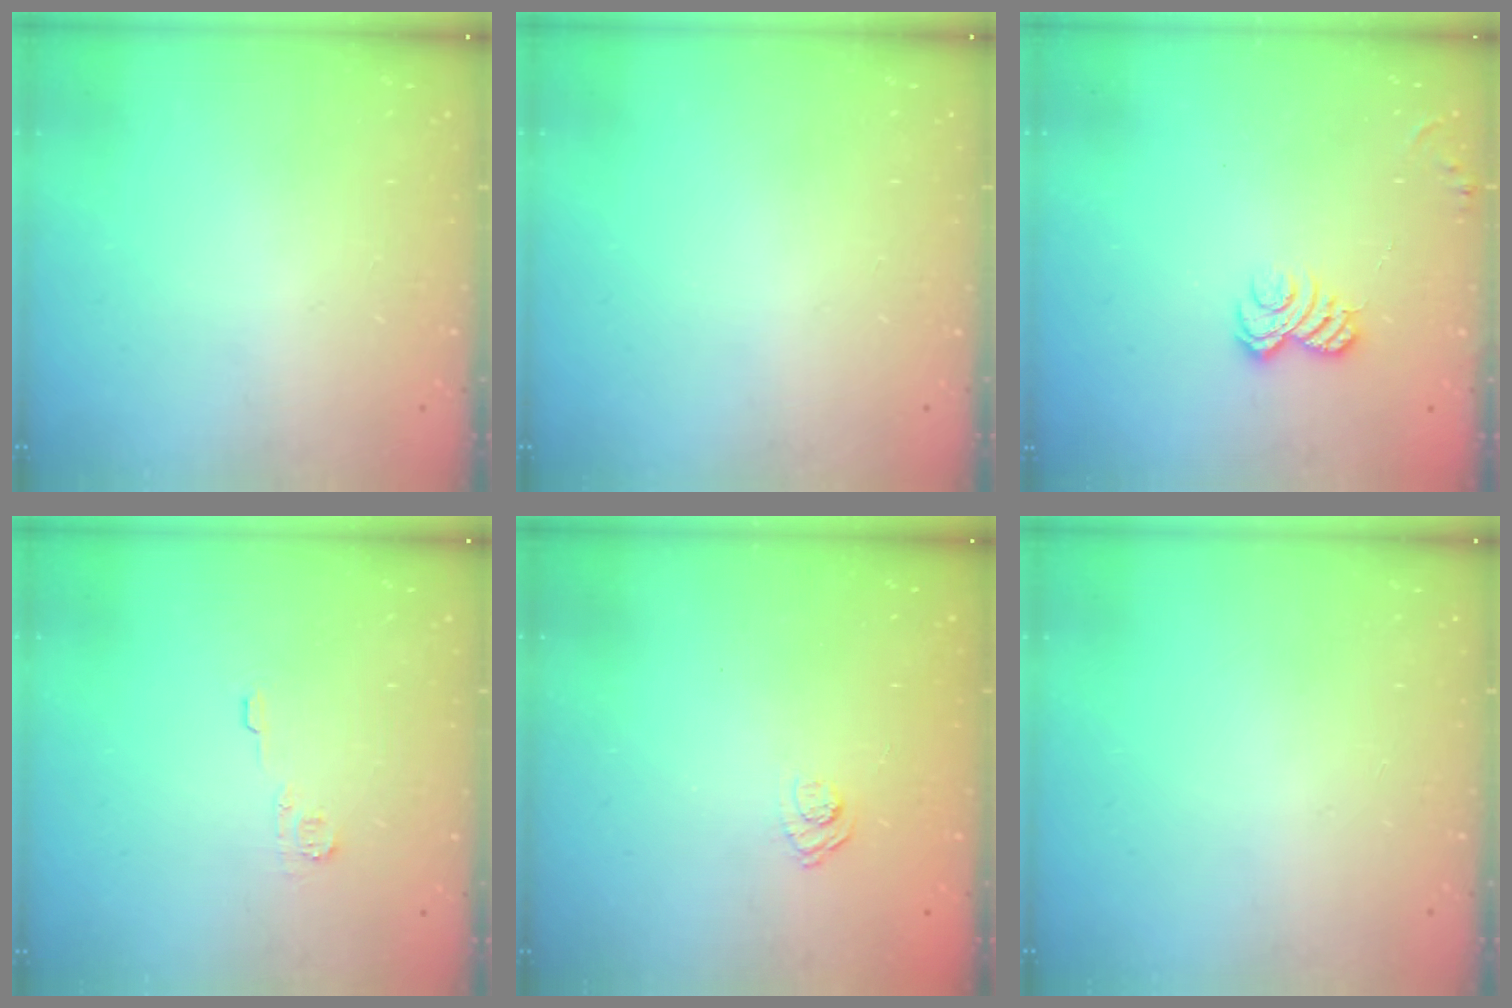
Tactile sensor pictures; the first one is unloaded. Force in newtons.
{"total": 0.0}
{"total": 4.7, "press": 4.5, "slide": 1.3}
{"total": 4.9, "press": 4.9, "slide": 0.2}
{"total": 3.1, "press": 2.8, "slide": 1.3}
{"total": 0.0}